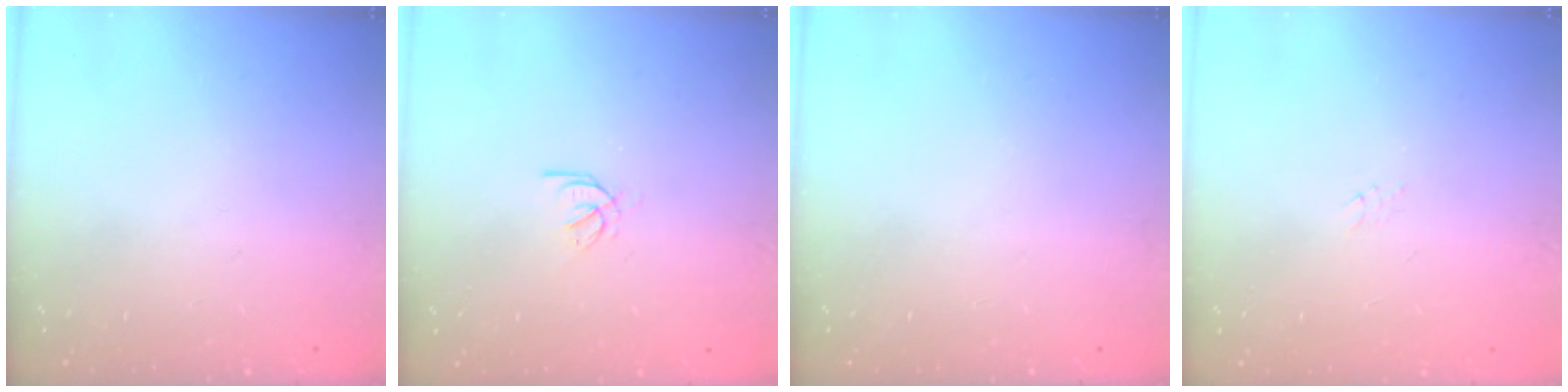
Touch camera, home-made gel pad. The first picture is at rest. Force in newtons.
{"total": 2.1, "press": 2.0, "slide": 0.5}
{"total": 0.0}
{"total": 3.0, "press": 3.0, "slide": 0.1}